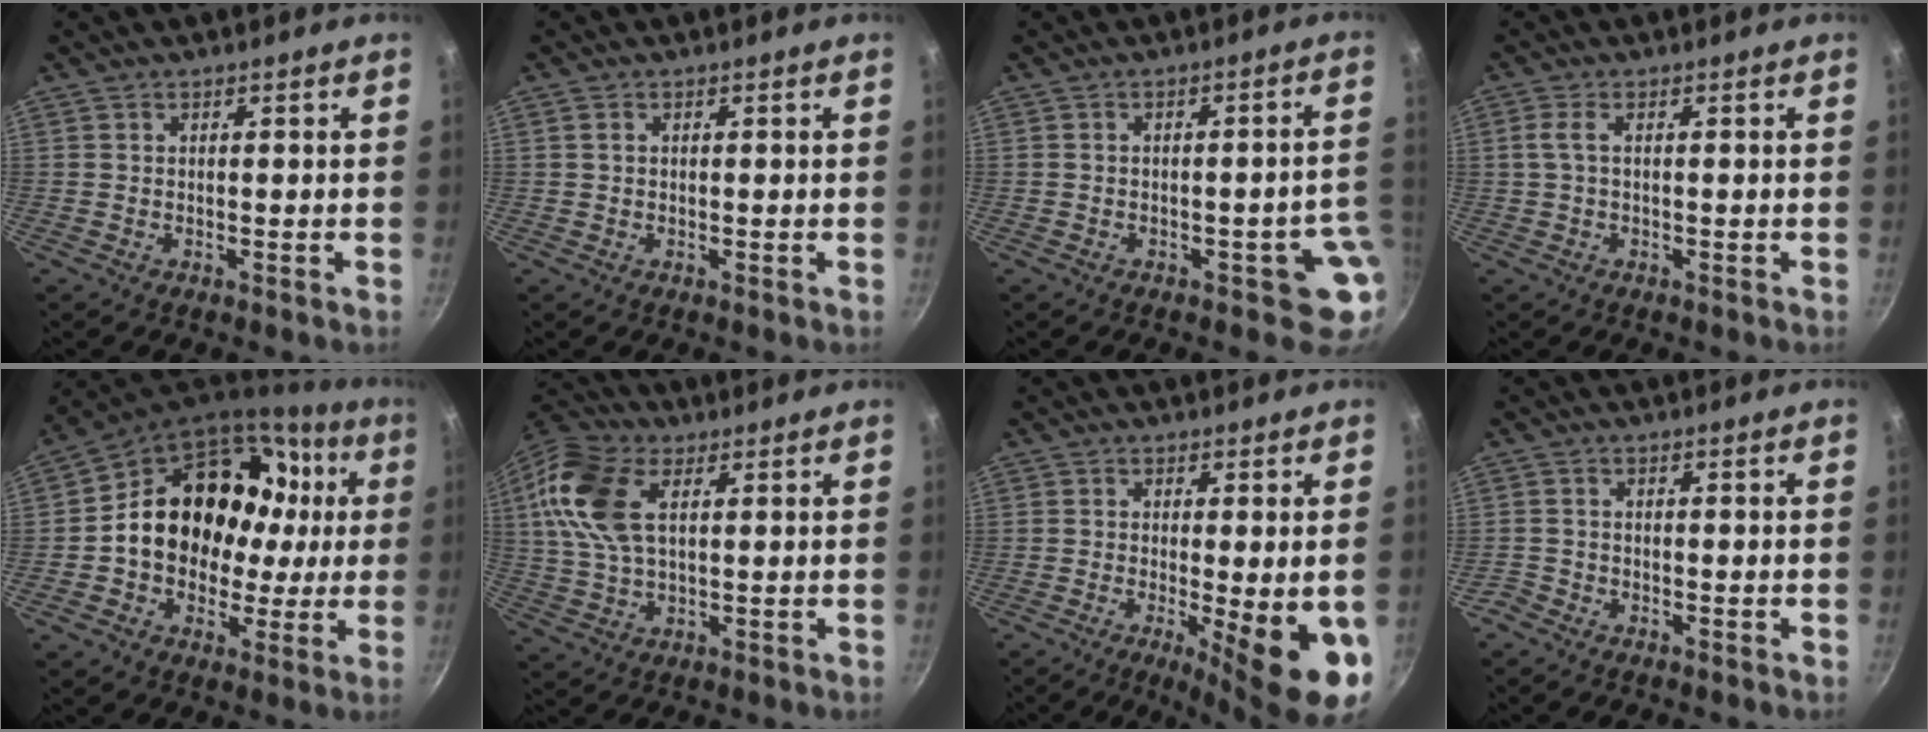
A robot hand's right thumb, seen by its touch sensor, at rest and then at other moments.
{"total": 1.0, "force": [0.3, 0.8, 0.6], "torque": [-0.009, 0.002, 0.005]}
{"total": 6.4, "force": [-1.8, 3.2, 5.2], "torque": [-0.012, 0.029, -0.017]}
{"total": 2.4, "force": [0.1, 1.0, 2.2], "torque": [-0.056, 0.007, 0.001]}
{"total": 23.4, "force": [3.1, 17.9, 14.7], "torque": [-0.215, 0.042, 0.054]}
{"total": 14.1, "force": [4.0, 7.9, 10.9], "torque": [-0.214, 0.009, 0.069]}
{"total": 13.5, "force": [-3.6, 3.3, 12.6], "torque": [-0.160, -0.012, -0.042]}
{"total": 1.7, "force": [-1.4, 0.8, 0.5], "torque": [-0.020, 0.011, -0.029]}